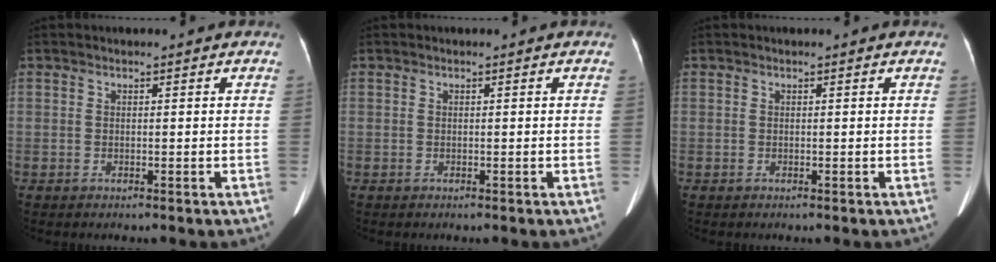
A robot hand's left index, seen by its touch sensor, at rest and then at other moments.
{"total": 0.0}
{"total": 0.0}